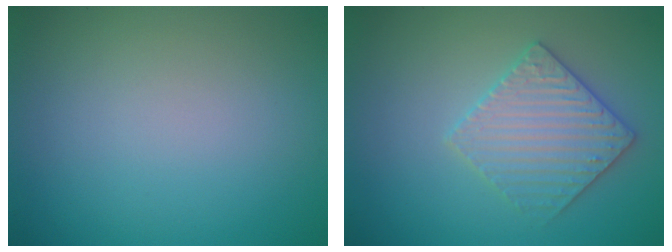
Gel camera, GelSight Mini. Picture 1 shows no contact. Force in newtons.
{"total": 3.5, "press": 3.5, "slide": 0.5}